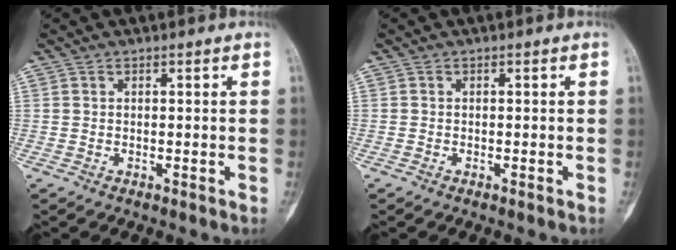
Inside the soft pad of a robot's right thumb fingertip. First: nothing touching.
{"total": 0.0}